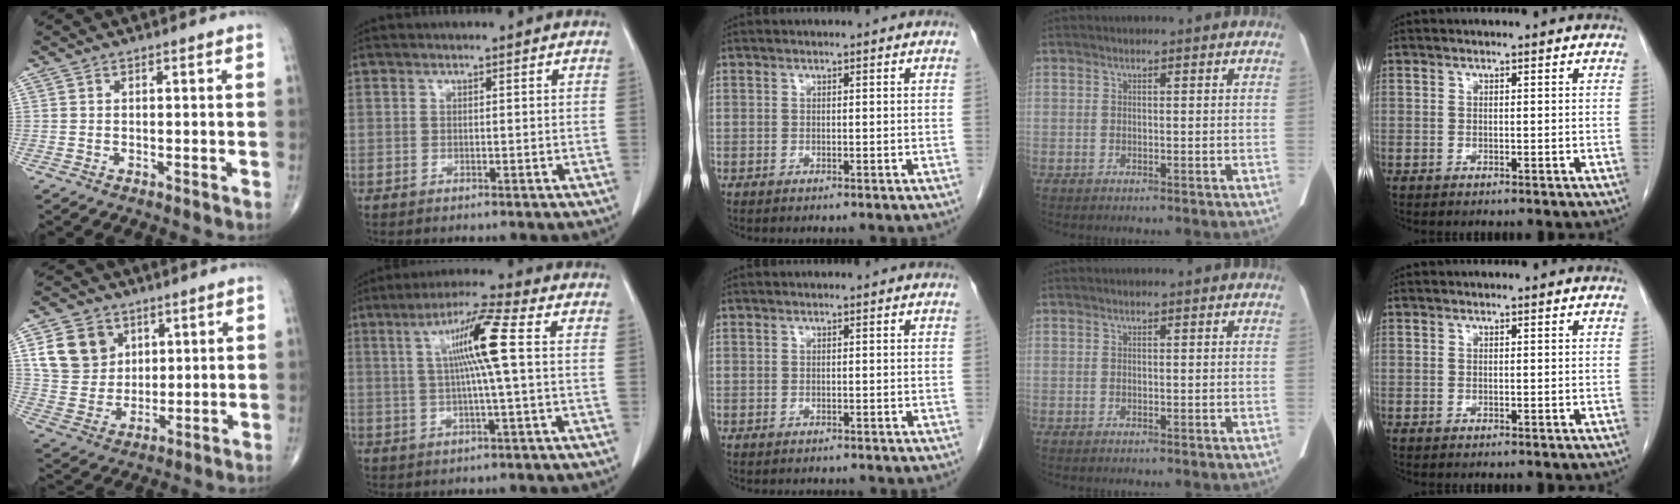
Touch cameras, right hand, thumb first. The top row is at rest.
{"thumb": {"total": 11.6, "force": [4.5, 9.5, 4.9], "torque": [-0.064, -0.014, 0.094]}, "index": {"total": 9.1, "force": [1.4, -0.7, 9.0], "torque": [-0.162, 0.010, 0.024]}, "middle": {"total": 1.5, "force": [-1.4, 0.5, 0.3], "torque": [-0.013, -0.004, -0.017]}}